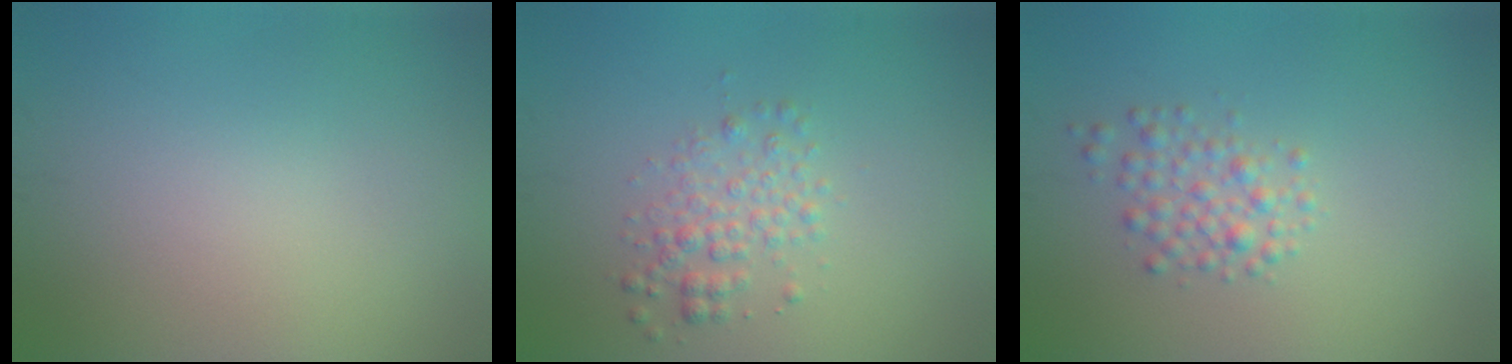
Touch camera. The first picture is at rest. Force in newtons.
{"total": 2.5, "press": 2.5, "slide": 0.1}
{"total": 2.3, "press": 2.3, "slide": 0.1}